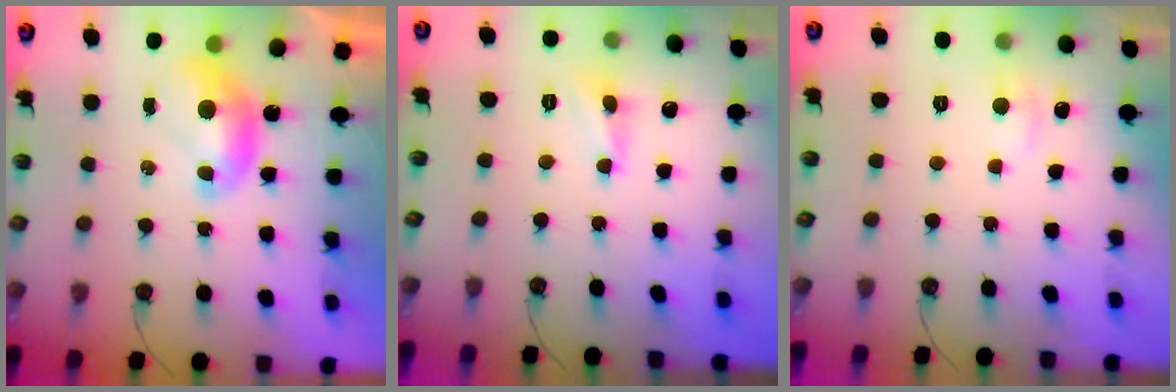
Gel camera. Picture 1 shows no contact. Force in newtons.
{"total": 2.4, "press": 2.3, "slide": 0.5}
{"total": 2.5, "press": 2.5, "slide": 0.6}